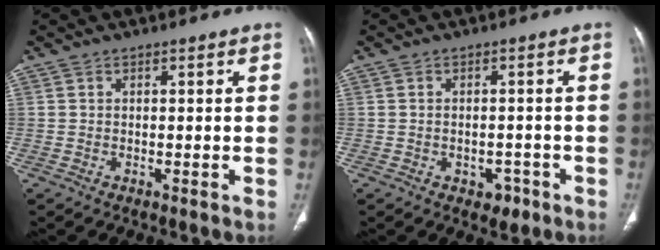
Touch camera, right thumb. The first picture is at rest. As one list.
[{"total": 3.4, "force": [-1.8, 2.3, 1.8], "torque": [-0.007, 0.014, -0.017]}]